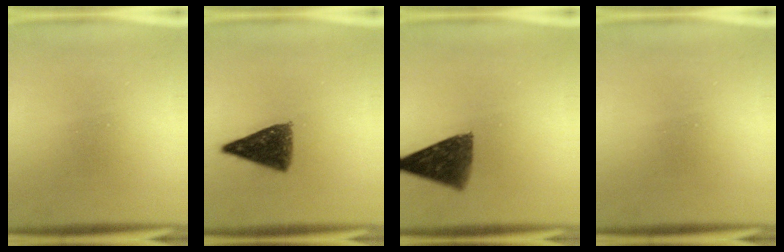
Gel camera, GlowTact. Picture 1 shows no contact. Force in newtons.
{"total": 7.0}
{"total": 9.6}
{"total": 0.0}